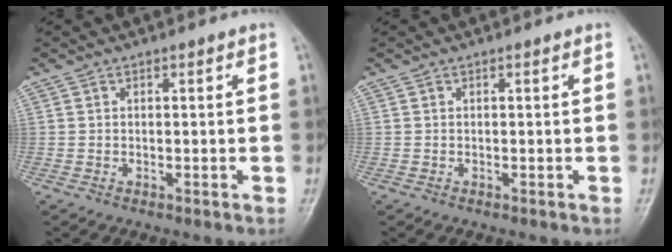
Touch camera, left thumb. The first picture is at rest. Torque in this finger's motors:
{"motor_torque": [0.00, 0.00, -0.07, -0.07, 0.00]}